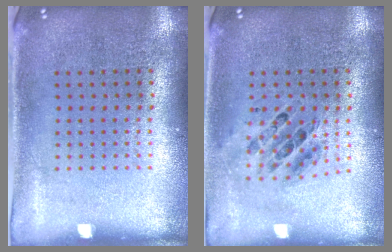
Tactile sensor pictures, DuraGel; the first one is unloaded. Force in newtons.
{"total": 0.7, "press": 0.6, "slide": 0.2}